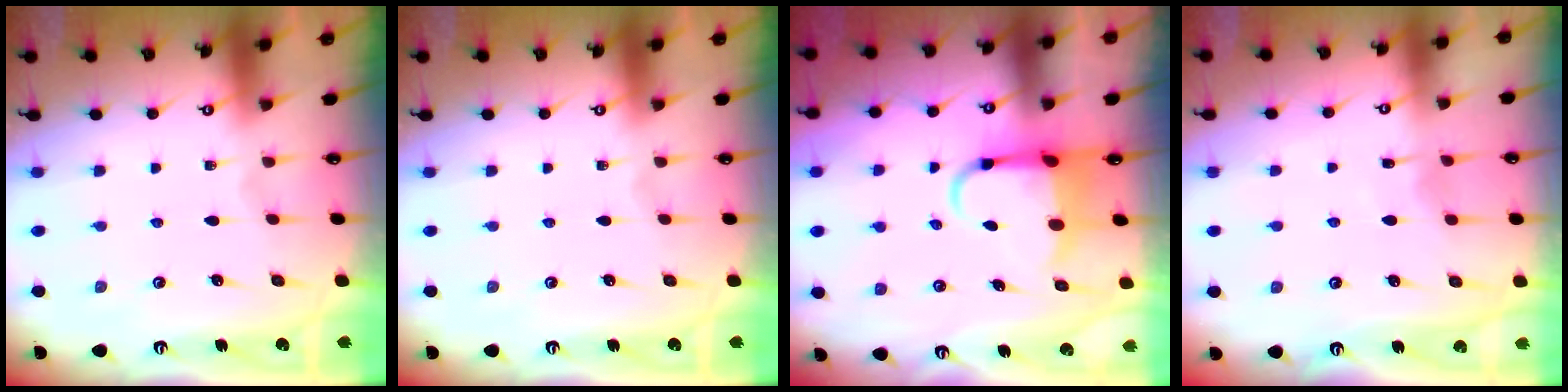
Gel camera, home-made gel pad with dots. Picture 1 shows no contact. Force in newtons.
{"total": 0.0}
{"total": 5.7, "press": 5.6, "slide": 1.2}
{"total": 4.9, "press": 4.9, "slide": 0.5}